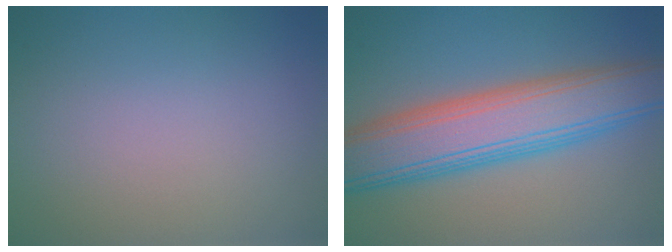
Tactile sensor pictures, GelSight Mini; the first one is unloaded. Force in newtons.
{"total": 9.1, "press": 9.1, "slide": 0.5}